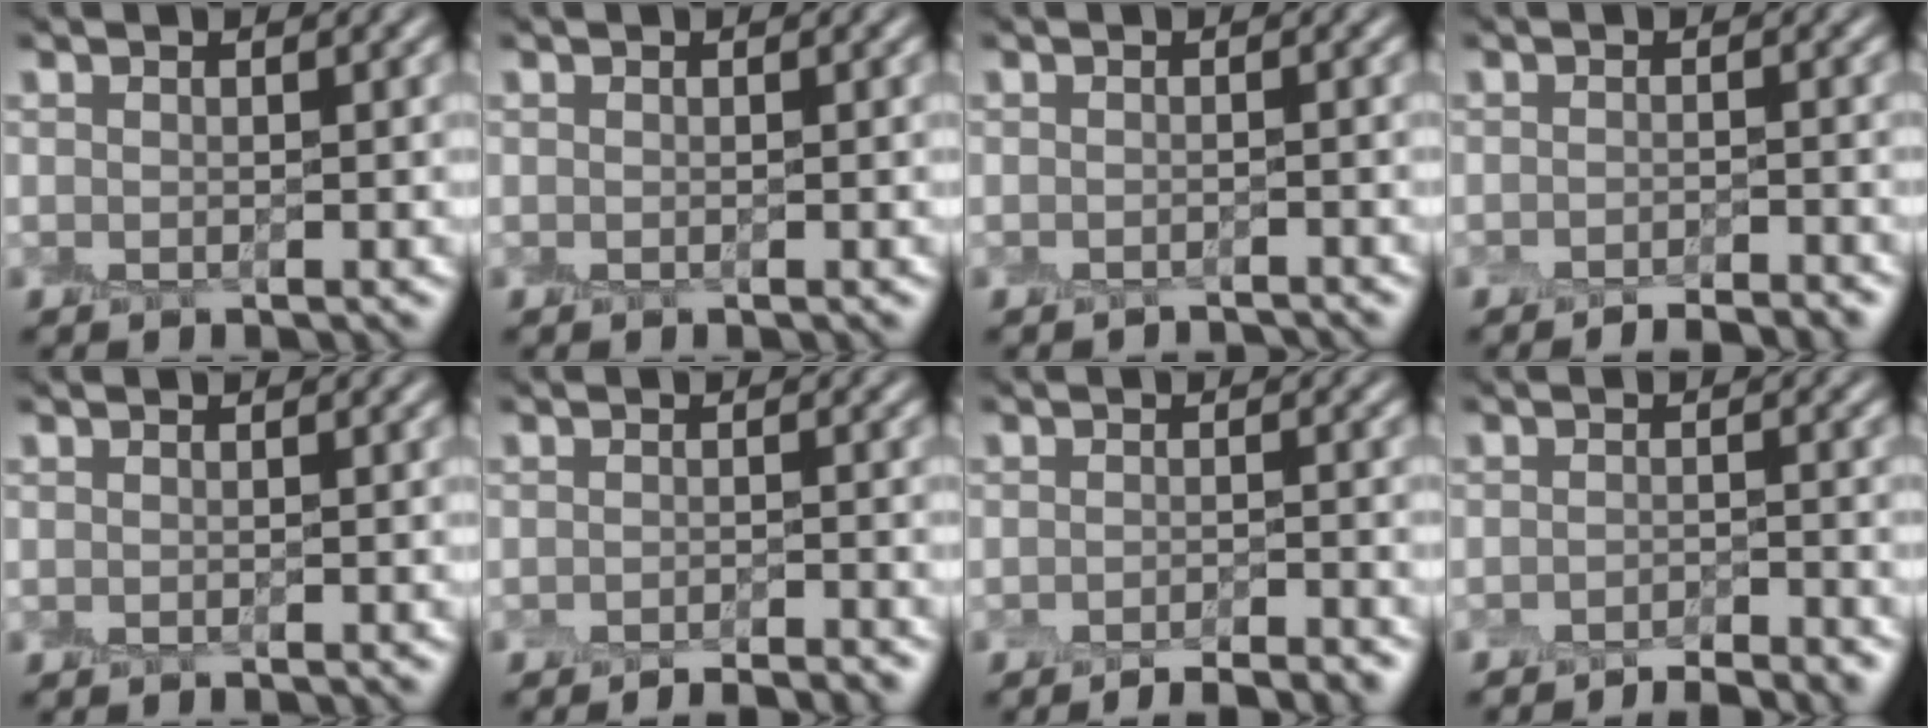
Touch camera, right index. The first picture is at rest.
{"total": 0.0}
{"total": 1.2, "force": [-1.2, -0.1, -0.1], "torque": [0.001, -0.001, -0.018]}
{"total": 2.8, "force": [-2.6, 0.1, 1.0], "torque": [-0.016, 0.005, -0.035]}
{"total": 0.0}
{"total": 2.8, "force": [-2.6, 0.1, 1.0], "torque": [-0.015, 0.006, -0.034]}
{"total": 3.7, "force": [-3.3, 0.4, 1.6], "torque": [-0.025, 0.002, -0.044]}
{"total": 3.6, "force": [-3.3, 0.2, 1.4], "torque": [-0.023, 0.001, -0.050]}